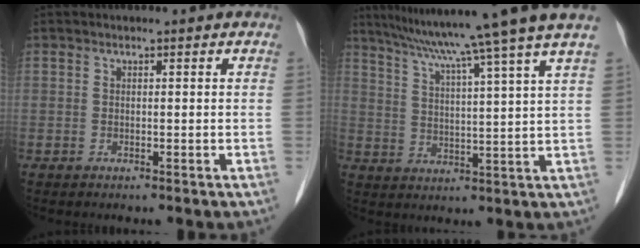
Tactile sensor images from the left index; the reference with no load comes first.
{"total": 17.1, "force": [14.1, -2.5, 9.4], "torque": [-0.151, -0.017, 0.189]}